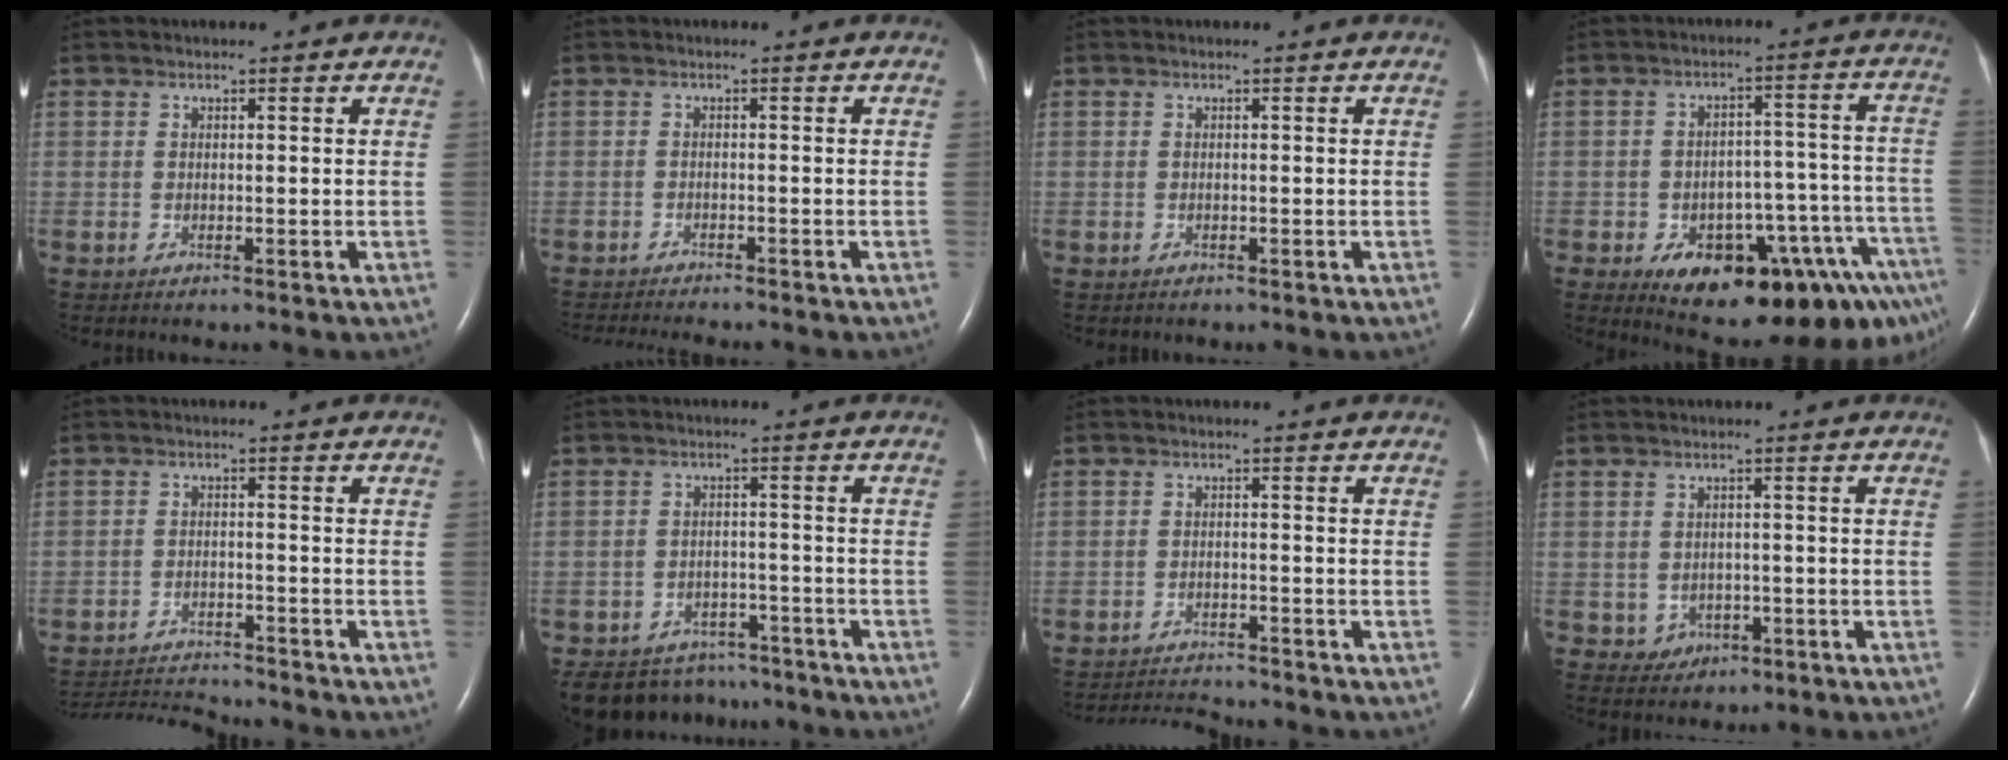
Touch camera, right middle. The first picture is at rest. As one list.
[{"total": 8.1, "force": [-7.5, 0.5, 3.1], "torque": [-0.041, -0.014, -0.110]}, {"total": 0.0}, {"total": 19.0, "force": [-11.0, 7.0, 13.9], "torque": [-0.128, 0.042, -0.146]}, {"total": 8.2, "force": [-8.1, -0.2, 0.9], "torque": [-0.020, -0.005, -0.136]}, {"total": 10.6, "force": [-9.3, 4.9, 1.3], "torque": [-0.028, 0.008, -0.123]}, {"total": 5.1, "force": [-5.1, -0.5, 0.1], "torque": [-0.008, -0.013, -0.086]}, {"total": 3.0, "force": [-0.9, 2.8, 0.8], "torque": [-0.008, 0.007, 0.000]}]